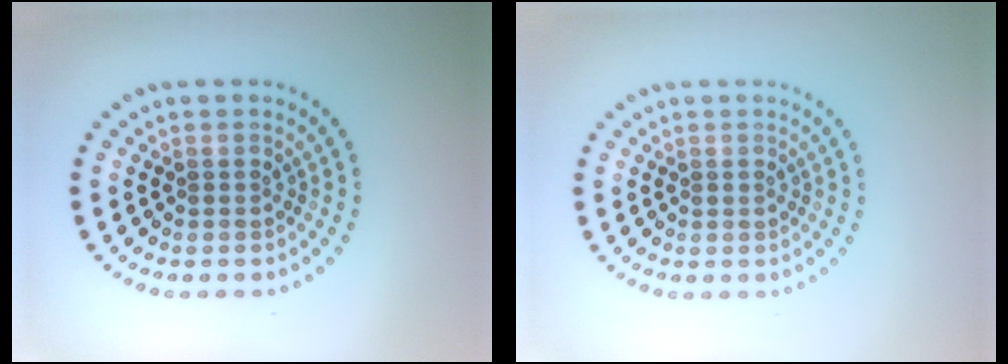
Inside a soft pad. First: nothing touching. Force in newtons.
{"total": 0.5, "press": 0.4, "slide": 0.3}